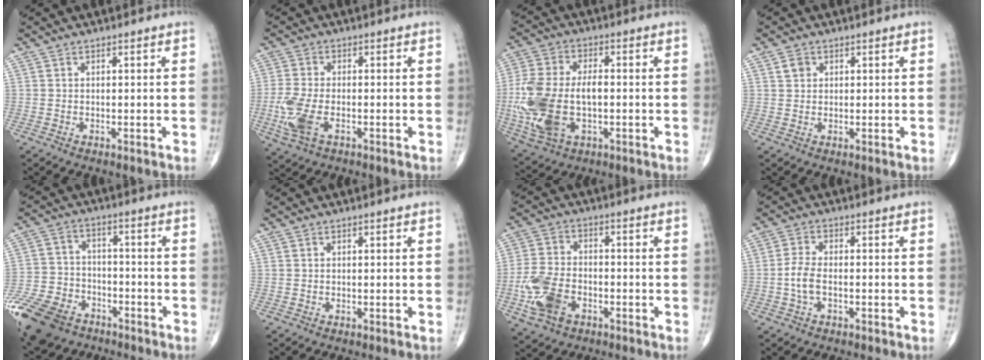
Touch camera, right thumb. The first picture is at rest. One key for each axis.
{"total": 7.6, "fx": -2.2, "fy": 3.8, "fz": 6.2, "tx": -0.155, "ty": -0.002, "tz": -0.043}
{"total": 17.0, "fx": -2.3, "fy": 9.7, "fz": 13.8, "tx": -0.313, "ty": 0.006, "tz": -0.034}
{"total": 2.1, "fx": 0.9, "fy": 1.7, "fz": 0.8, "tx": -0.007, "ty": -0.002, "tz": 0.014}
{"total": 17.2, "fx": -10.1, "fy": 11.3, "fz": 8.1, "tx": -0.174, "ty": 0.029, "tz": -0.178}
{"total": 0.0}
{"total": 10.4, "fx": -3.8, "fy": 6.7, "fz": 7.1, "tx": -0.150, "ty": 0.013, "tz": -0.073}
{"total": 4.0, "fx": -1.1, "fy": 2.0, "fz": 3.3, "tx": -0.077, "ty": 0.011, "tz": -0.025}